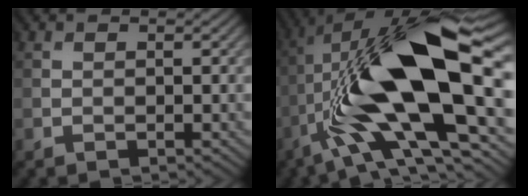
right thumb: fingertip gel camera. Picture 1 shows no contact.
{"total": 18.6, "force": [-0.7, 7.1, 17.1], "torque": [-0.315, 0.013, -0.015]}